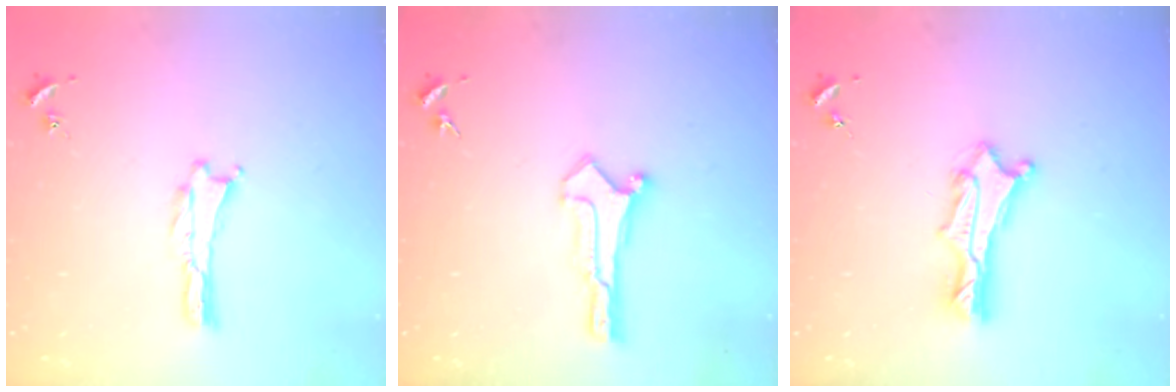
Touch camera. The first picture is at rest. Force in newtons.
{"total": 0.6, "press": 0.6, "slide": 0.0}
{"total": 3.0, "press": 3.0, "slide": 0.2}